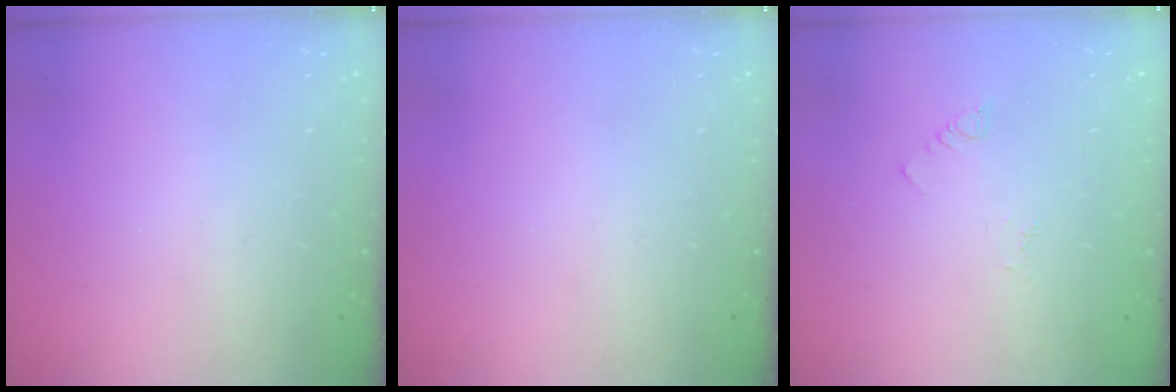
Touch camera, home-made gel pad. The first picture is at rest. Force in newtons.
{"total": 0.0}
{"total": 2.5, "press": 2.5, "slide": 0.4}